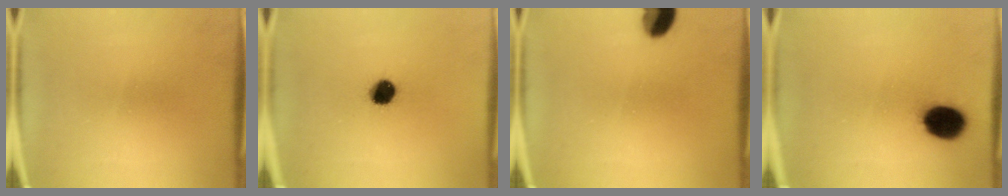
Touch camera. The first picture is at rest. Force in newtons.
{"total": 6.5}
{"total": 6.0}
{"total": 10.5}